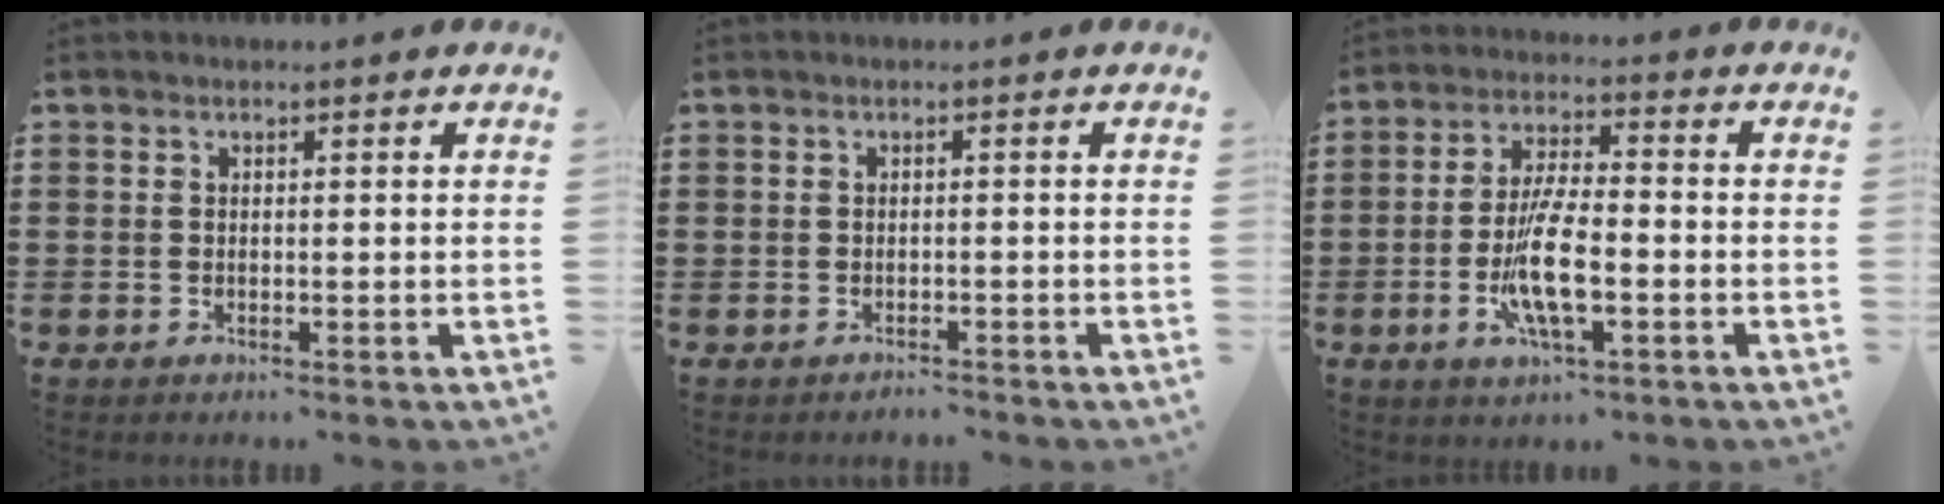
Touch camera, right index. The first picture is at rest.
{"total": 1.0, "force": [-0.9, 0.2, -0.2], "torque": [0.000, 0.005, -0.022]}
{"total": 8.9, "force": [-2.5, 2.5, 8.2], "torque": [-0.166, -0.009, -0.045]}